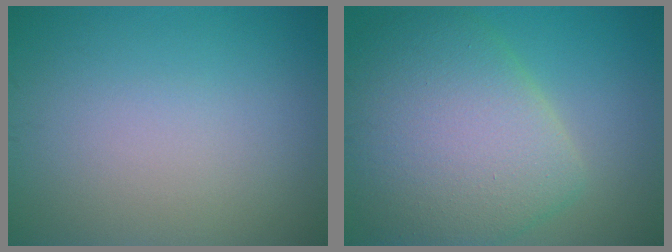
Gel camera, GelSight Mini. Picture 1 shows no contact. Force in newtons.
{"total": 9.8, "press": 9.8, "slide": 0.4}